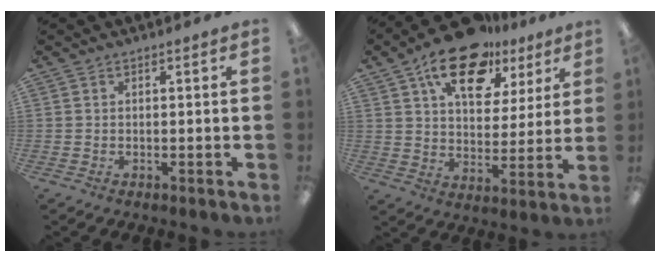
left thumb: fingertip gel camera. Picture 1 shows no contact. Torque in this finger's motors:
{"motor_torque": [0.40, 0.69, 1.71, -1.06, 0.28]}